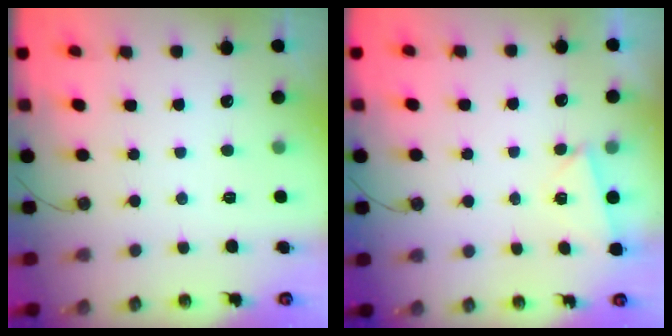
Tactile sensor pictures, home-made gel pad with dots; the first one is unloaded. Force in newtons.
{"total": 2.5, "press": 2.1, "slide": 1.5}